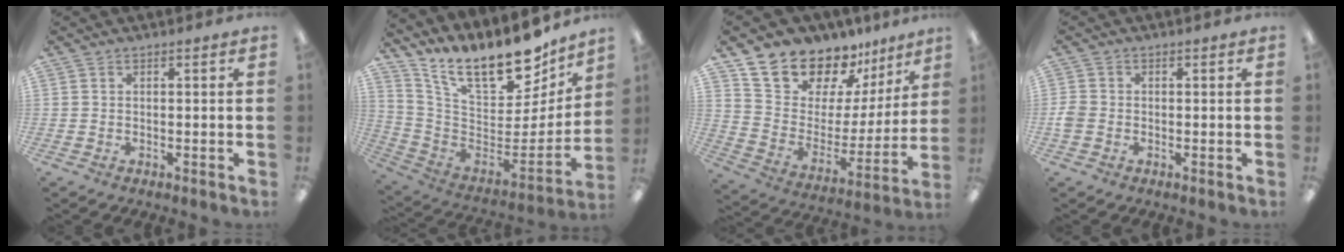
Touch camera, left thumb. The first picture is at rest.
{"total": 19.5, "force": [14.8, 7.2, 10.4], "torque": [-0.164, -0.114, 0.252]}
{"total": 17.4, "force": [14.9, 8.2, 3.8], "torque": [-0.086, -0.124, 0.271]}
{"total": 2.6, "force": [-0.6, 2.1, 1.3], "torque": [-0.019, 0.006, -0.009]}